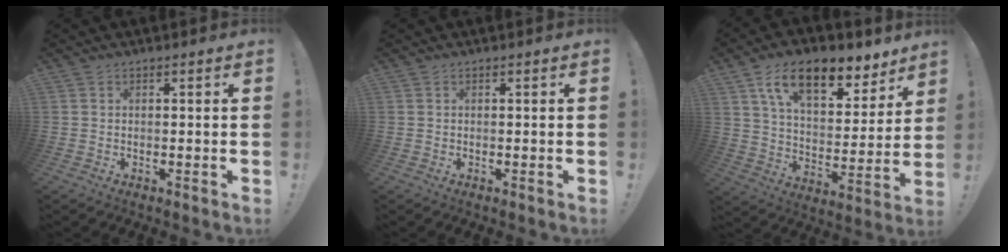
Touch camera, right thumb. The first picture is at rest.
{"total": 0.0}
{"total": 17.2, "force": [10.7, 8.1, 10.6], "torque": [-0.172, -0.059, 0.185]}